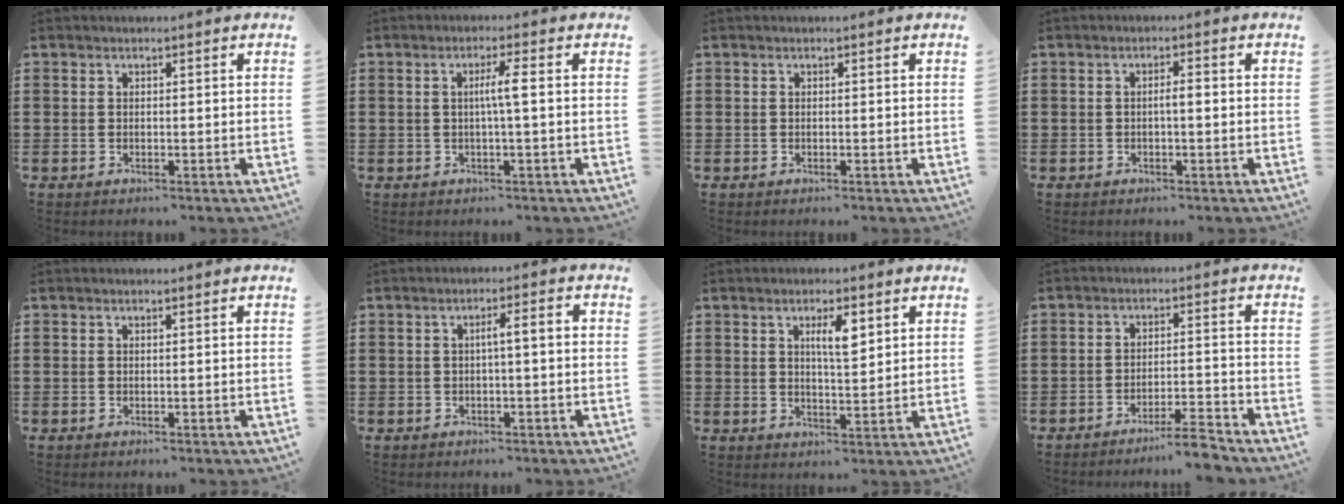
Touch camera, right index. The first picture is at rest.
{"total": 3.2, "force": [0.0, -0.2, 3.2], "torque": [-0.059, -0.003, -0.005]}
{"total": 0.0}
{"total": 1.5, "force": [-0.3, 0.2, 1.4], "torque": [-0.027, 0.001, -0.005]}
{"total": 0.0}
{"total": 2.5, "force": [-0.4, 0.1, 2.5], "torque": [-0.045, 0.001, -0.010]}
{"total": 4.3, "force": [1.9, 1.1, 3.6], "torque": [-0.068, 0.005, 0.028]}
{"total": 5.0, "force": [-4.6, -0.4, 1.9], "torque": [-0.031, -0.007, -0.089]}